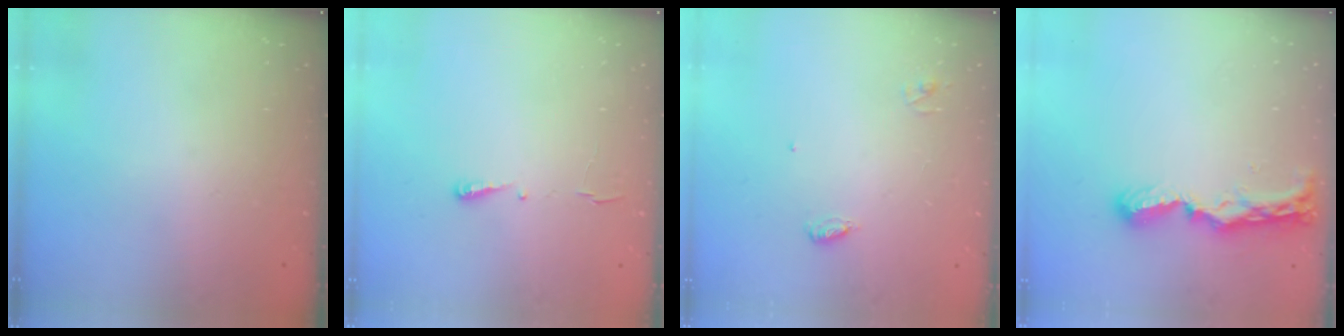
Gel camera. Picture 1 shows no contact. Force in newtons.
{"total": 4.4, "press": 4.3, "slide": 0.7}
{"total": 3.8, "press": 3.8, "slide": 0.3}
{"total": 8.4, "press": 8.4, "slide": 0.4}